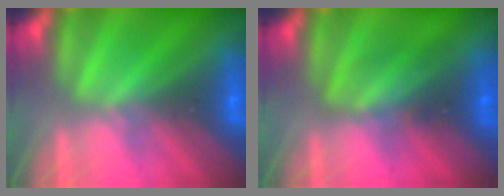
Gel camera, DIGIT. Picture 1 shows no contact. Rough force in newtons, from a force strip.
{"total": 2.4}